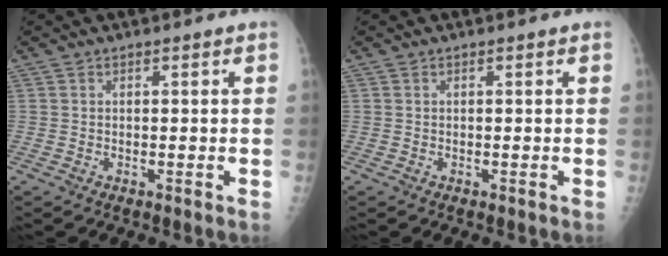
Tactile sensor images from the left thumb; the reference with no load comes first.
{"total": 0.0}